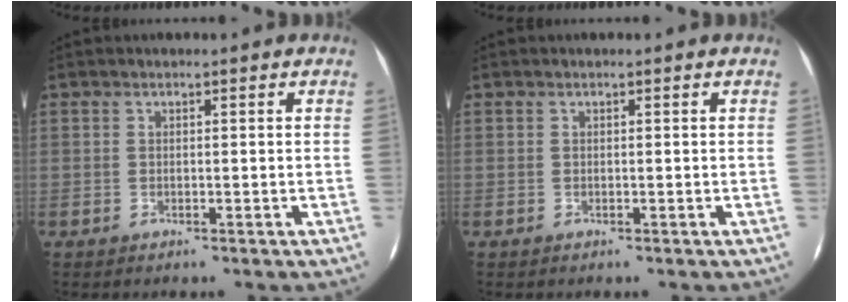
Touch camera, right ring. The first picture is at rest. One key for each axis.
{"total": 0.0}